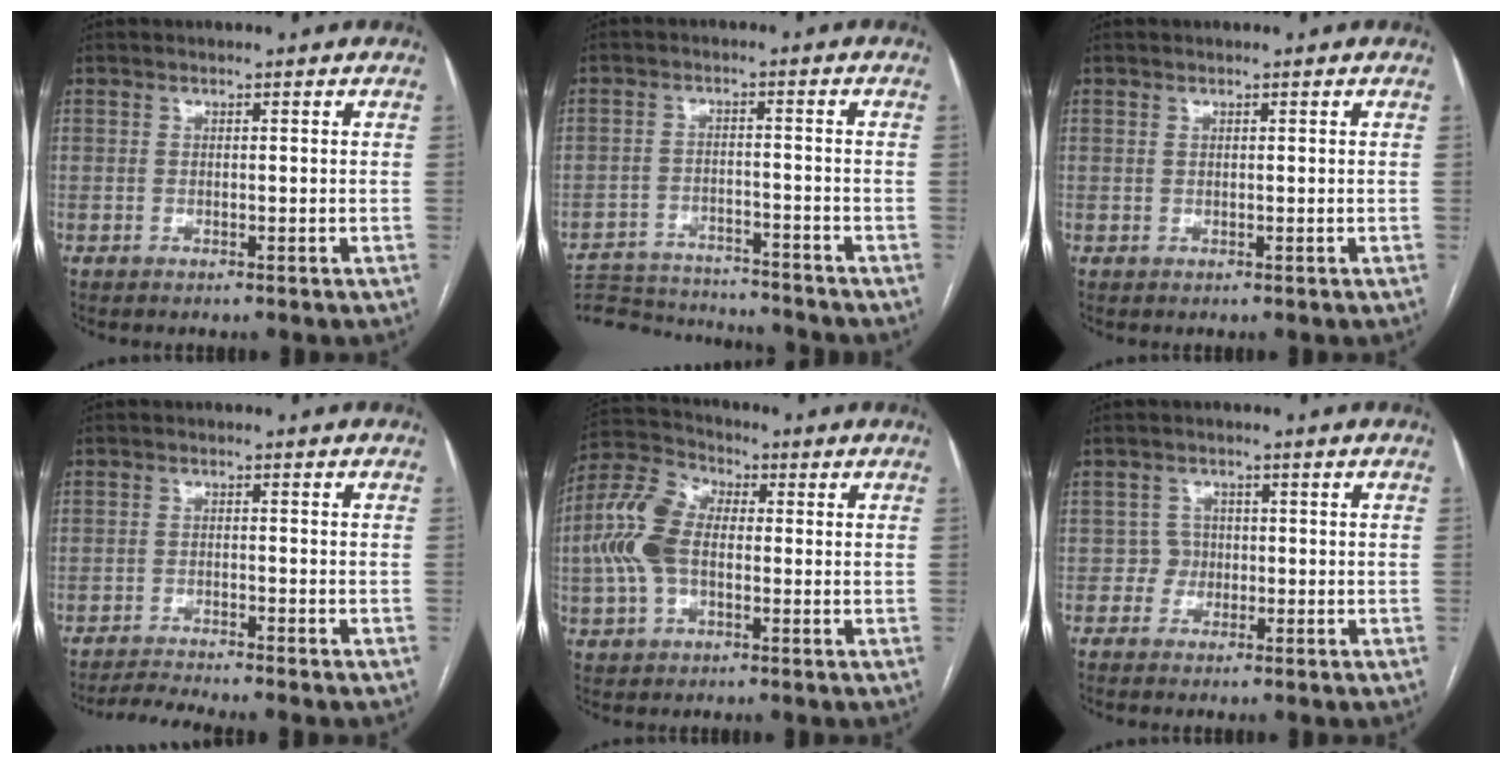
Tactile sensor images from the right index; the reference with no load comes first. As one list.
[{"total": 16.4, "force": [-15.5, 2.4, 4.6], "torque": [-0.103, -0.006, -0.231]}, {"total": 0.0}, {"total": 4.4, "force": [-4.0, -1.5, 1.0], "torque": [-0.021, -0.018, -0.072]}, {"total": 10.9, "force": [-0.3, 6.7, 8.6], "torque": [-0.216, 0.033, -0.010]}, {"total": 2.1, "force": [-0.4, 2.0, -0.1], "torque": [0.013, 0.011, -0.012]}]